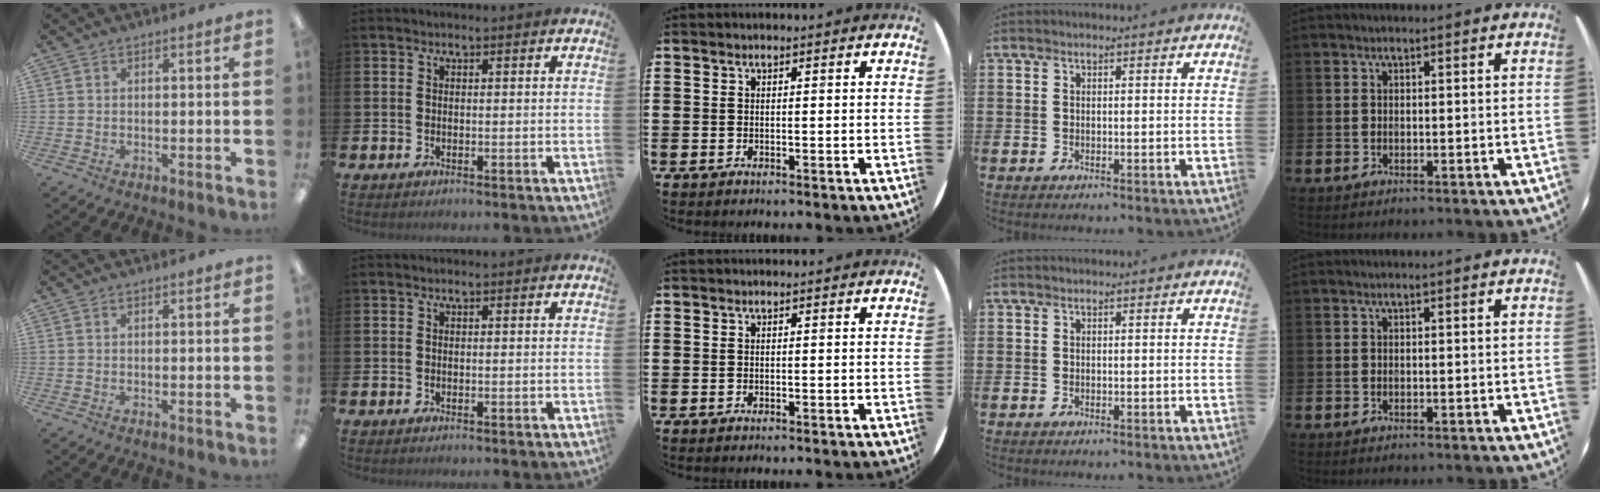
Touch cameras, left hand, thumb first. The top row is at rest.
{}